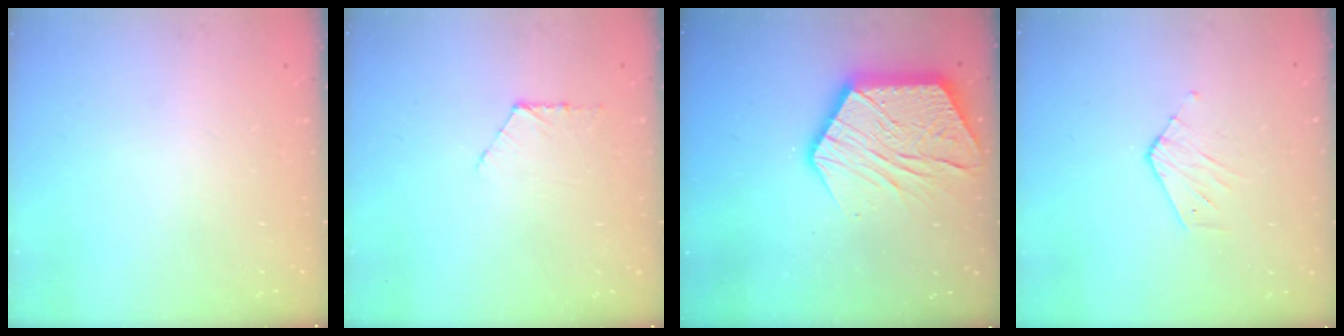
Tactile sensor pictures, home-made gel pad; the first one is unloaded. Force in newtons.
{"total": 5.5, "press": 5.5, "slide": 0.6}
{"total": 19.2, "press": 19.1, "slide": 1.5}
{"total": 3.3, "press": 3.3, "slide": 0.3}